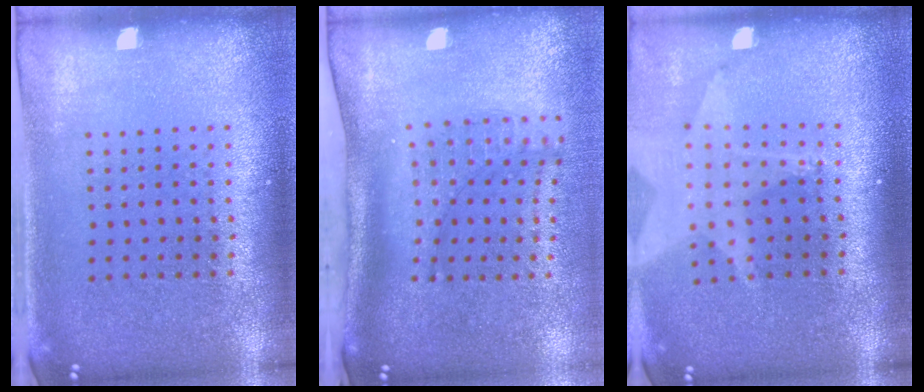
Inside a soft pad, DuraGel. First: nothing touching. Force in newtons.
{"total": 2.1, "press": 1.5, "slide": 1.4}
{"total": 1.8, "press": 1.5, "slide": 1.0}